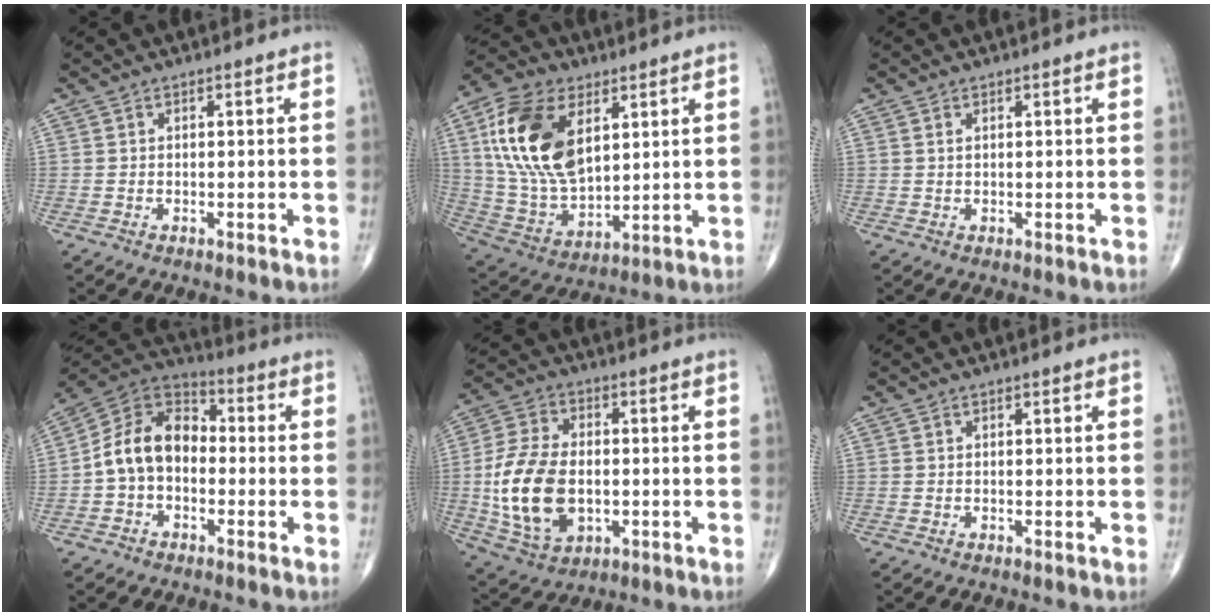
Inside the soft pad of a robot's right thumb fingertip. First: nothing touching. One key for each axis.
{"total": 20.0, "fx": 6.6, "fy": 11.5, "fz": 15.0, "tx": -0.280, "ty": -0.022, "tz": 0.127}
{"total": 0.7, "fx": 0.4, "fy": 0.3, "fz": 0.5, "tx": -0.011, "ty": 0.004, "tz": 0.009}
{"total": 11.9, "fx": -1.5, "fy": 8.6, "fz": 8.2, "tx": -0.126, "ty": 0.039, "tz": -0.044}
{"total": 16.4, "fx": -1.6, "fy": 10.3, "fz": 12.6, "tx": -0.242, "ty": 0.000, "tz": -0.019}
{"total": 0.0}